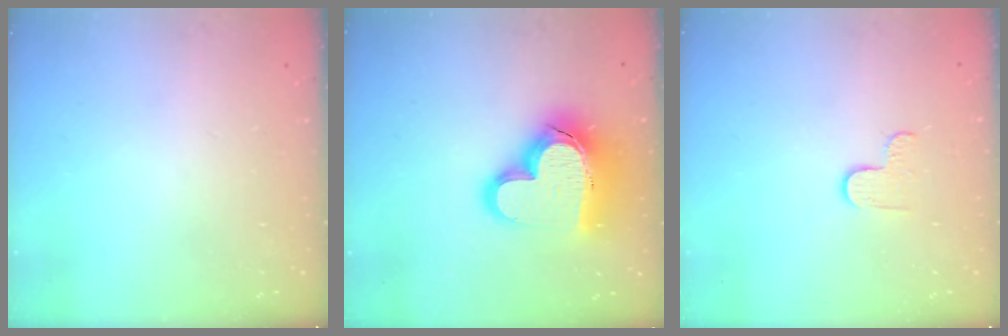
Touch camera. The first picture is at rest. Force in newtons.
{"total": 20.9, "press": 20.8, "slide": 1.9}
{"total": 2.9, "press": 2.9, "slide": 0.3}